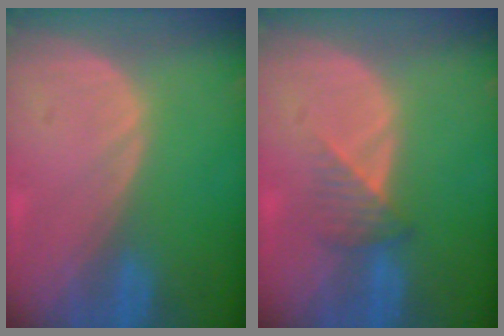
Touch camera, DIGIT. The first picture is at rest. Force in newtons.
{"total": 3.3, "press": 2.9, "slide": 1.5}